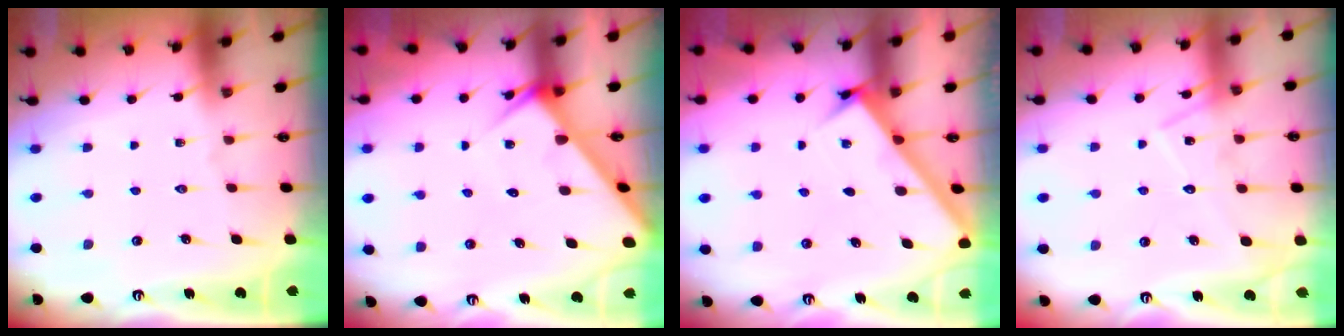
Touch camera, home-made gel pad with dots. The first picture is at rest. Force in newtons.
{"total": 4.3, "press": 4.2, "slide": 0.4}
{"total": 3.0, "press": 3.0, "slide": 0.2}
{"total": 12.5, "press": 12.5, "slide": 1.0}